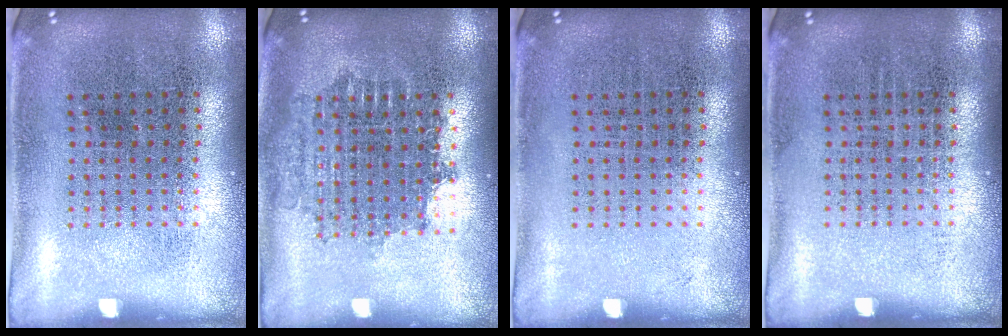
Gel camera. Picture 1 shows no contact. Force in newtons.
{"total": 1.7, "press": 1.4, "slide": 1.0}
{"total": 0.0}
{"total": 0.0}